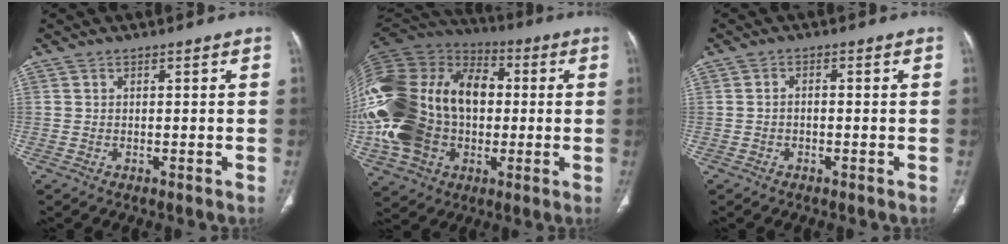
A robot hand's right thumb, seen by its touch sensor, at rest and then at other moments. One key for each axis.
{"total": 33.7, "fx": -0.2, "fy": 23.5, "fz": 24.0, "tx": -0.534, "ty": 0.047, "tz": 0.008}
{"total": 1.2, "fx": -0.4, "fy": 0.7, "fz": 0.8, "tx": -0.011, "ty": 0.007, "tz": -0.009}